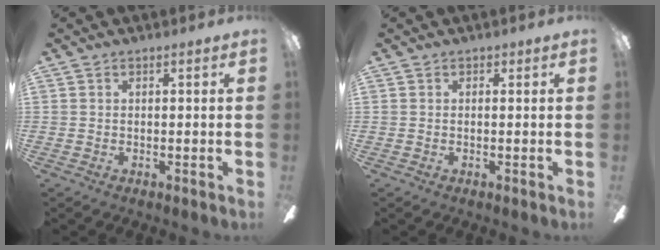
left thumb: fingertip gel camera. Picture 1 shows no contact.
{"total": 0.0}